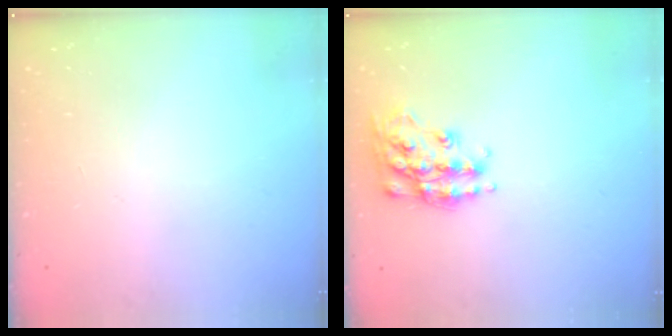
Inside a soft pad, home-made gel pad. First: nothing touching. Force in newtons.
{"total": 16.6, "press": 16.5, "slide": 1.0}